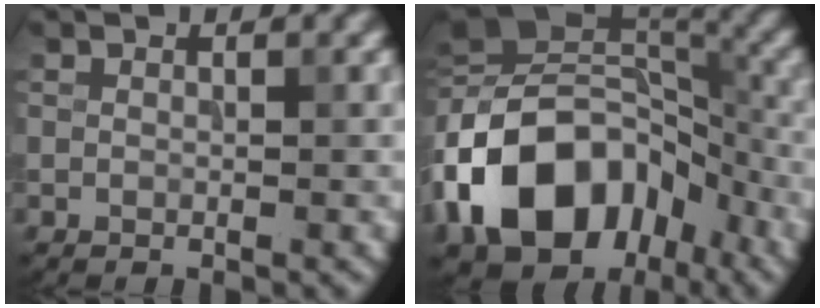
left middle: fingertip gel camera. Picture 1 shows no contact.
{"total": 15.4, "force": [-5.9, 10.5, 9.6], "torque": [-0.180, 0.009, -0.117]}